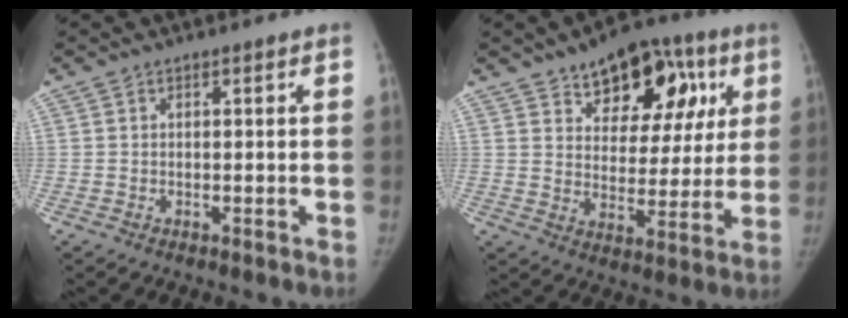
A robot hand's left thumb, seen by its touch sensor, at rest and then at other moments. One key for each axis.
{"total": 18.0, "fx": 9.0, "fy": 10.7, "fz": 11.4, "tx": -0.097, "ty": -0.016, "tz": 0.127}